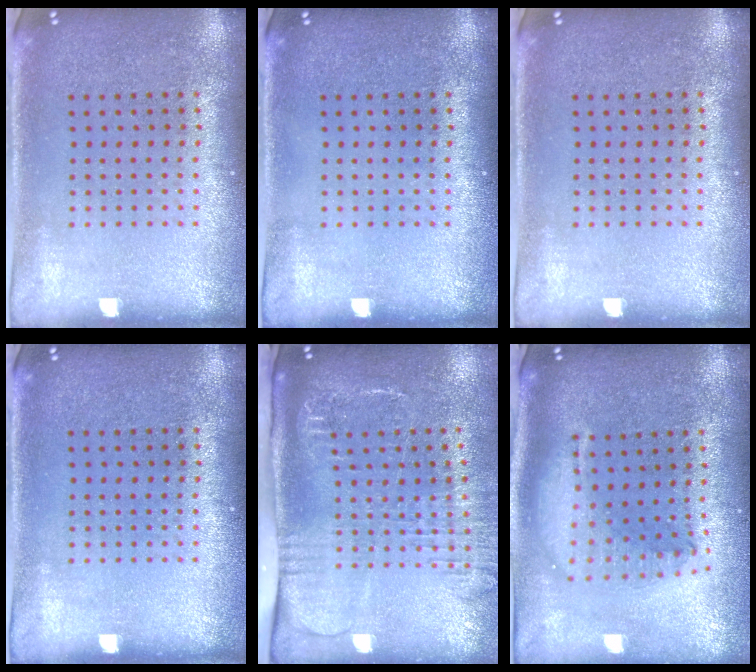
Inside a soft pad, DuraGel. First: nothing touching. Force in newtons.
{"total": 0.0}
{"total": 0.0}
{"total": 0.0}
{"total": 2.6, "press": 2.0, "slide": 1.7}
{"total": 2.1, "press": 1.6, "slide": 1.3}